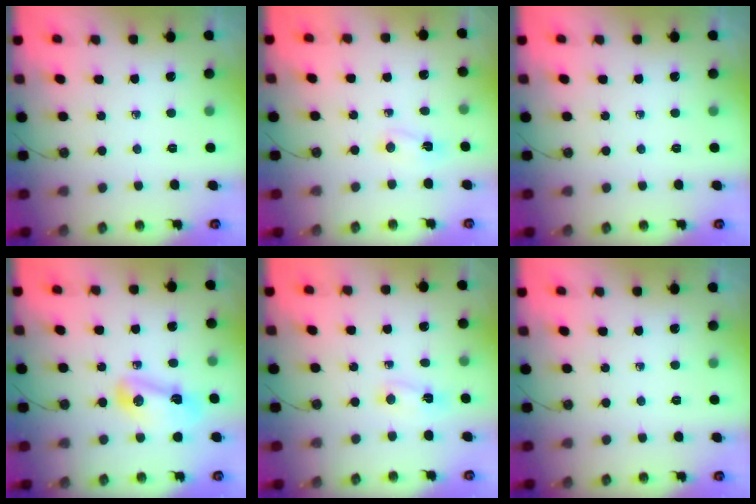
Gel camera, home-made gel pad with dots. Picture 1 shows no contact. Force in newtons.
{"total": 2.8, "press": 2.7, "slide": 0.5}
{"total": 0.0}
{"total": 7.8, "press": 7.8, "slide": 0.7}
{"total": 2.9, "press": 2.8, "slide": 0.7}
{"total": 0.0}